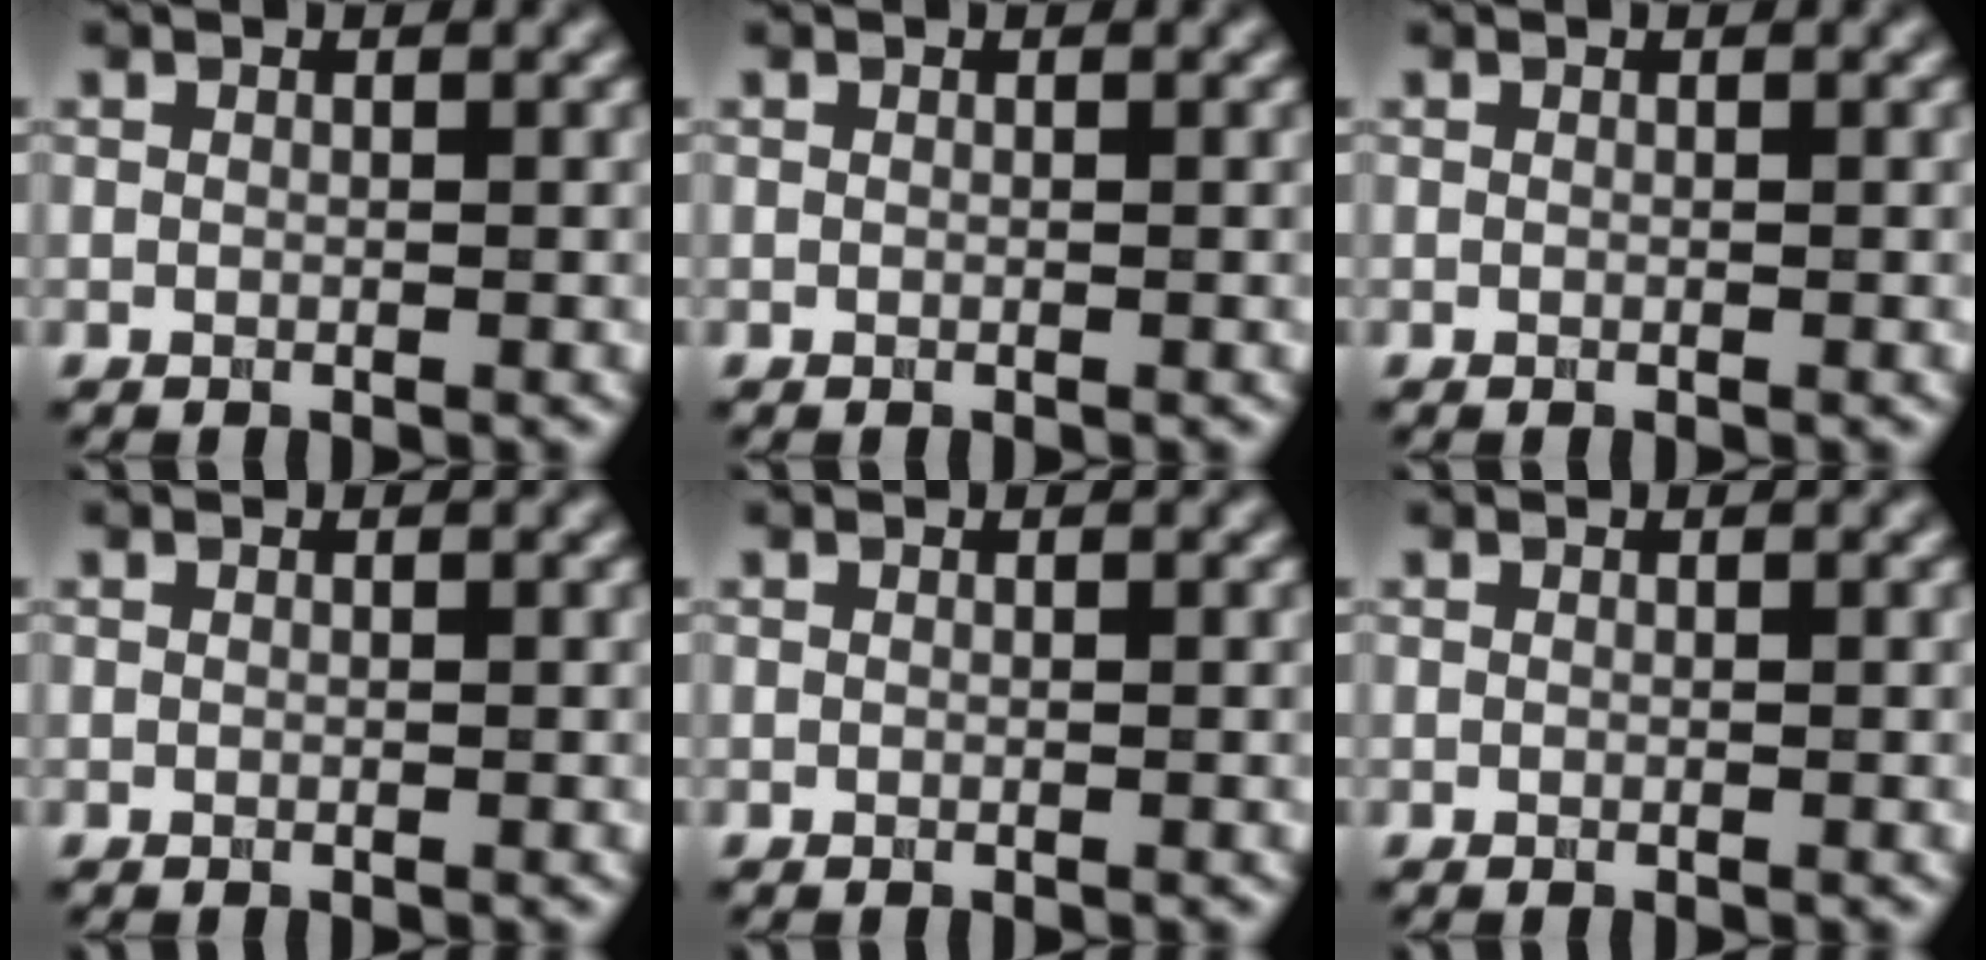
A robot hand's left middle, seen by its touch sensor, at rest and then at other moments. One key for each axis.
{"total": 0.0}
{"total": 0.0}
{"total": 0.0}
{"total": 0.0}
{"total": 0.0}